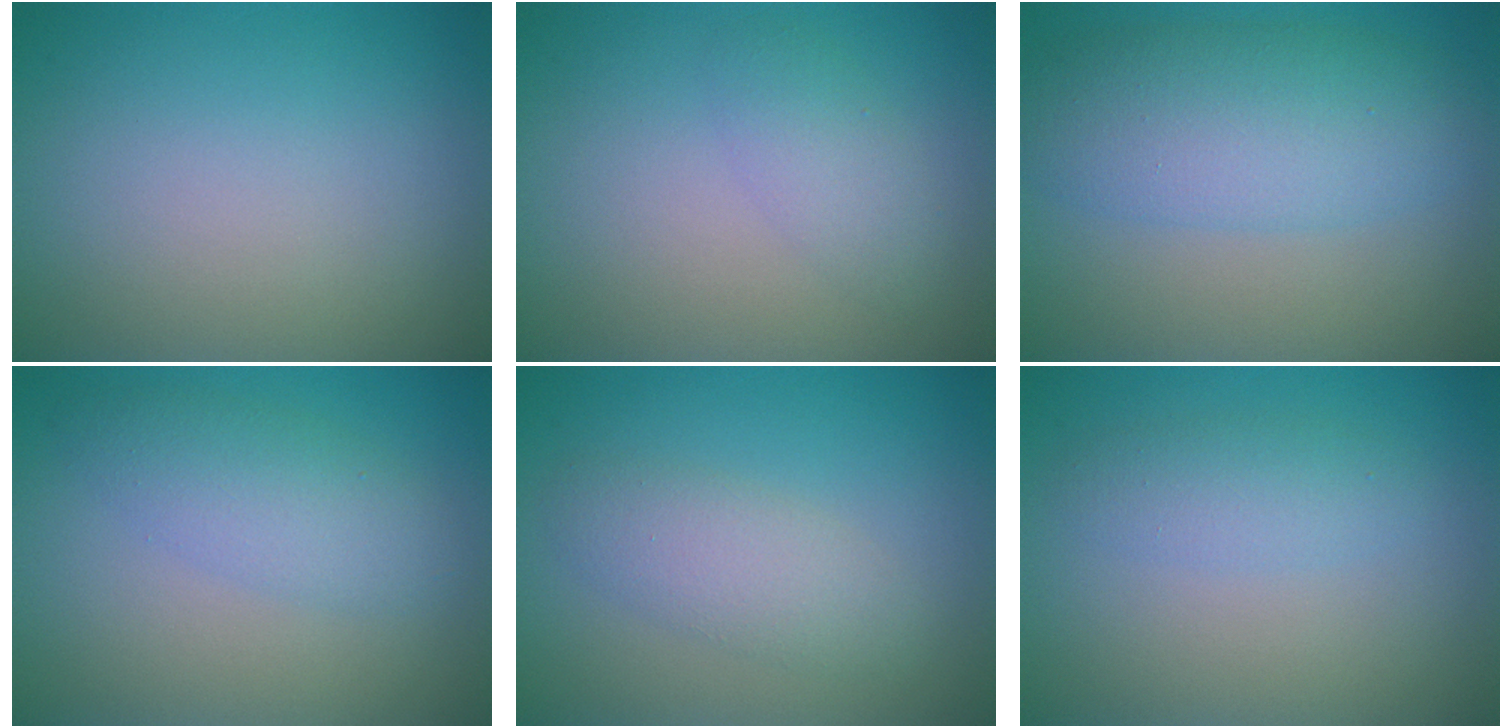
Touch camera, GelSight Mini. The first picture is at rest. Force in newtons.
{"total": 2.1, "press": 2.1, "slide": 0.1}
{"total": 6.2, "press": 6.2, "slide": 0.0}
{"total": 3.4, "press": 3.4, "slide": 0.1}
{"total": 2.8, "press": 2.8, "slide": 0.0}
{"total": 1.9, "press": 1.9, "slide": 0.0}